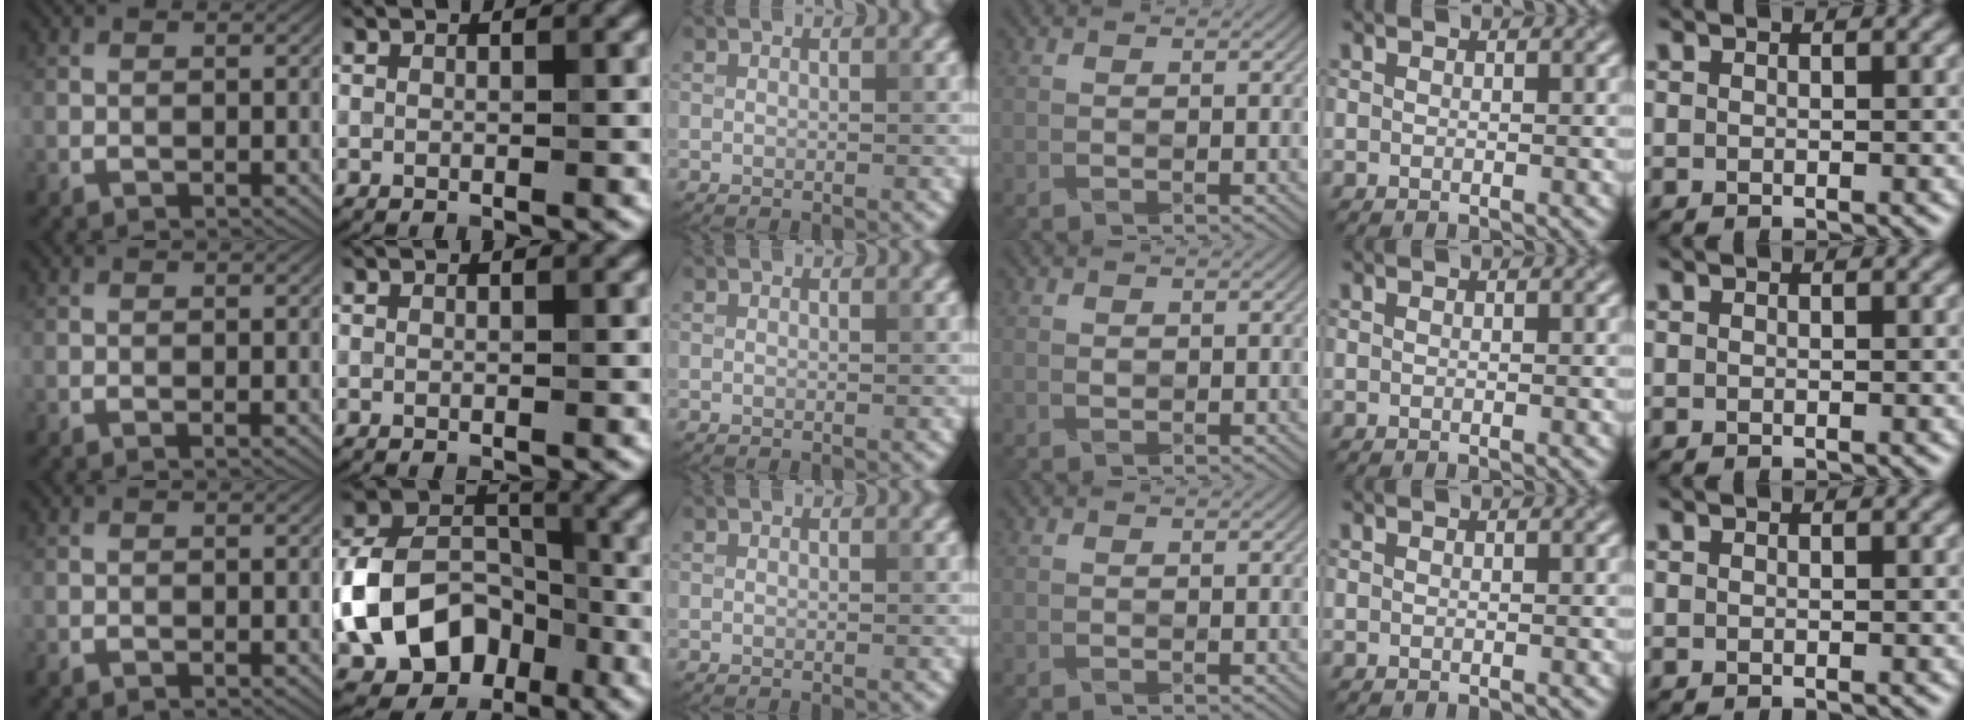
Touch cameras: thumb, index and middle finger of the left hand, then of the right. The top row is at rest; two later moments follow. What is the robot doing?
{"motion": "wrap", "object": "cellophane"}